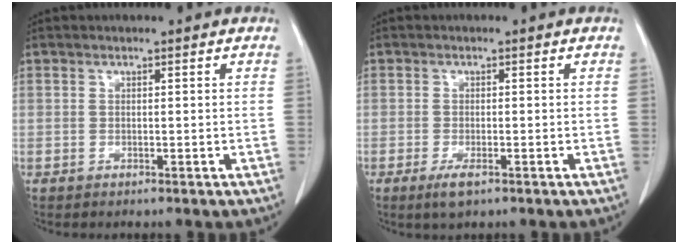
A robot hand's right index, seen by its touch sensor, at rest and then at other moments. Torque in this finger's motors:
{"motor_torque": [0.33, -0.31, 0.03, 0.04]}